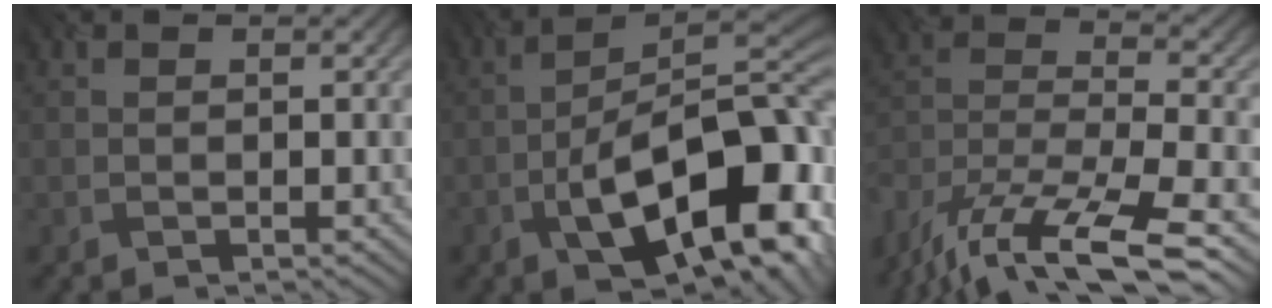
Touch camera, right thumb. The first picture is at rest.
{"total": 14.5, "force": [-5.5, 6.1, 12.0], "torque": [-0.185, -0.011, -0.097]}
{"total": 14.4, "force": [-10.6, 4.3, 8.6], "torque": [-0.187, -0.012, -0.178]}